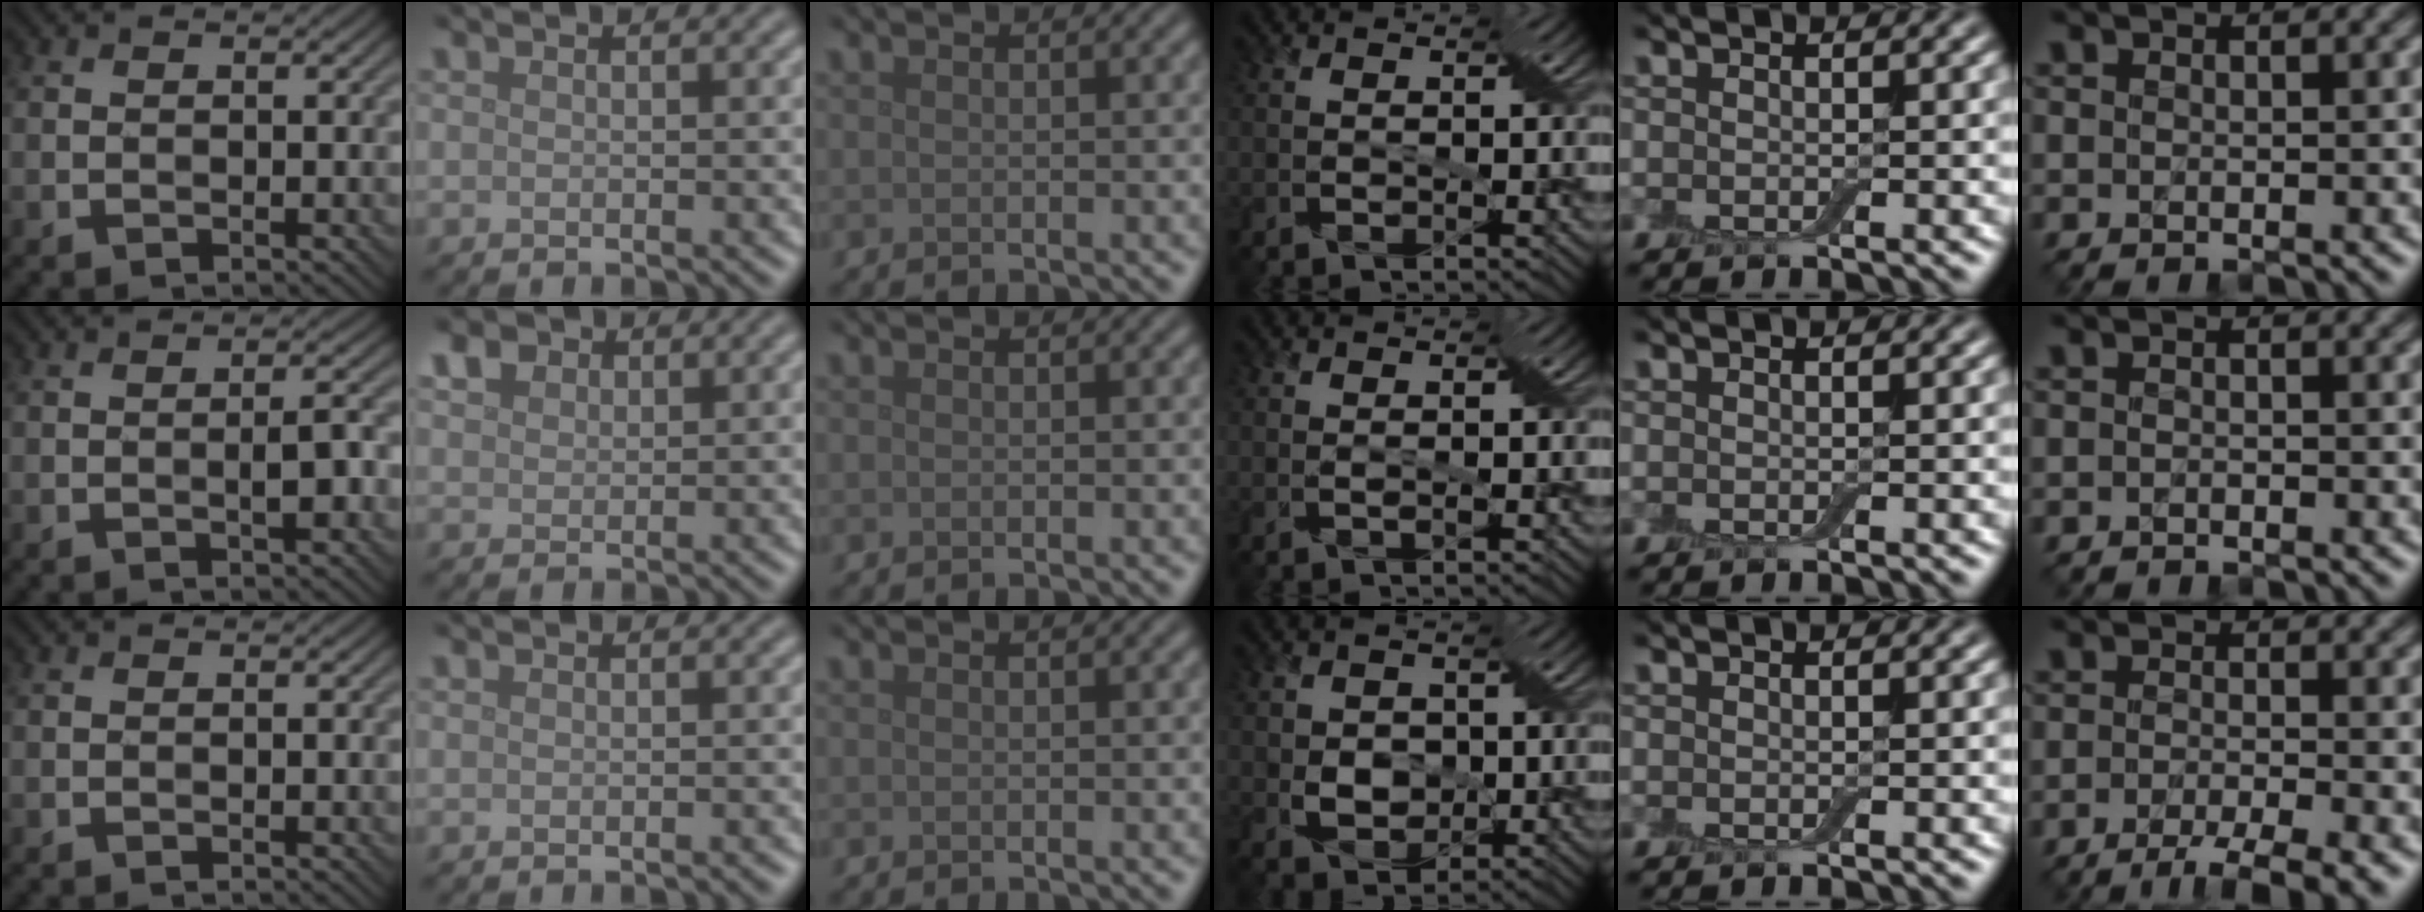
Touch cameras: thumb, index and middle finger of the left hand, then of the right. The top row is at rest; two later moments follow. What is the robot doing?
{"motion": "cut", "object": "cling film"}